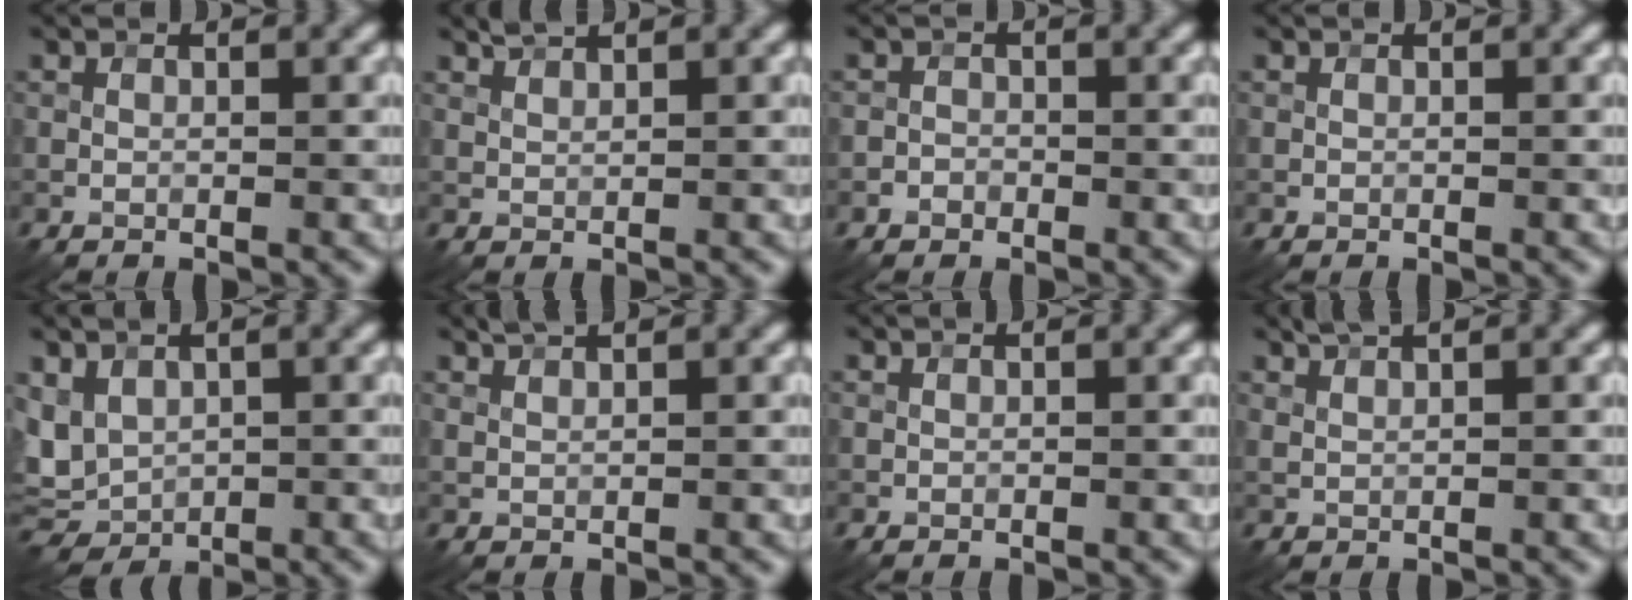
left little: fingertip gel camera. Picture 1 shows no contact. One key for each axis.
{"total": 1.2, "fx": 1.1, "fy": -0.1, "fz": 0.5, "tx": -0.014, "ty": 0.002, "tz": 0.023}
{"total": 0.9, "fx": -0.6, "fy": 0.7, "fz": 0.1, "tx": 0.007, "ty": 0.003, "tz": -0.014}
{"total": 0.0}
{"total": 4.6, "fx": 0.6, "fy": 3.6, "fz": 2.9, "tx": -0.073, "ty": -0.001, "tz": 0.011}
{"total": 1.5, "fx": 1.2, "fy": 0.1, "fz": 0.8, "tx": -0.018, "ty": 0.000, "tz": 0.021}
{"total": 0.0}
{"total": 1.8, "fx": 1.4, "fy": 0.2, "fz": 1.2, "tx": -0.024, "ty": 0.000, "tz": 0.025}